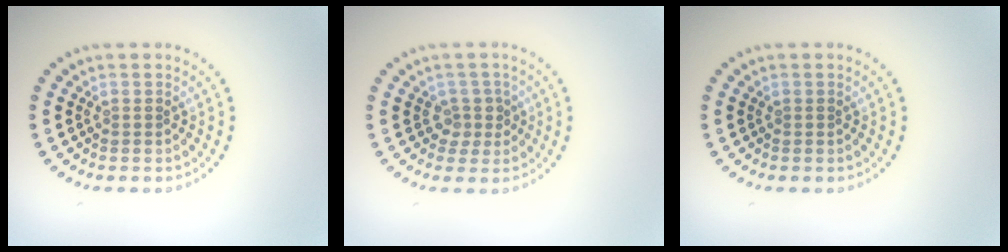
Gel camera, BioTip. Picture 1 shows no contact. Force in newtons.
{"total": 1.9, "press": 1.4, "slide": 1.3}
{"total": 0.0}